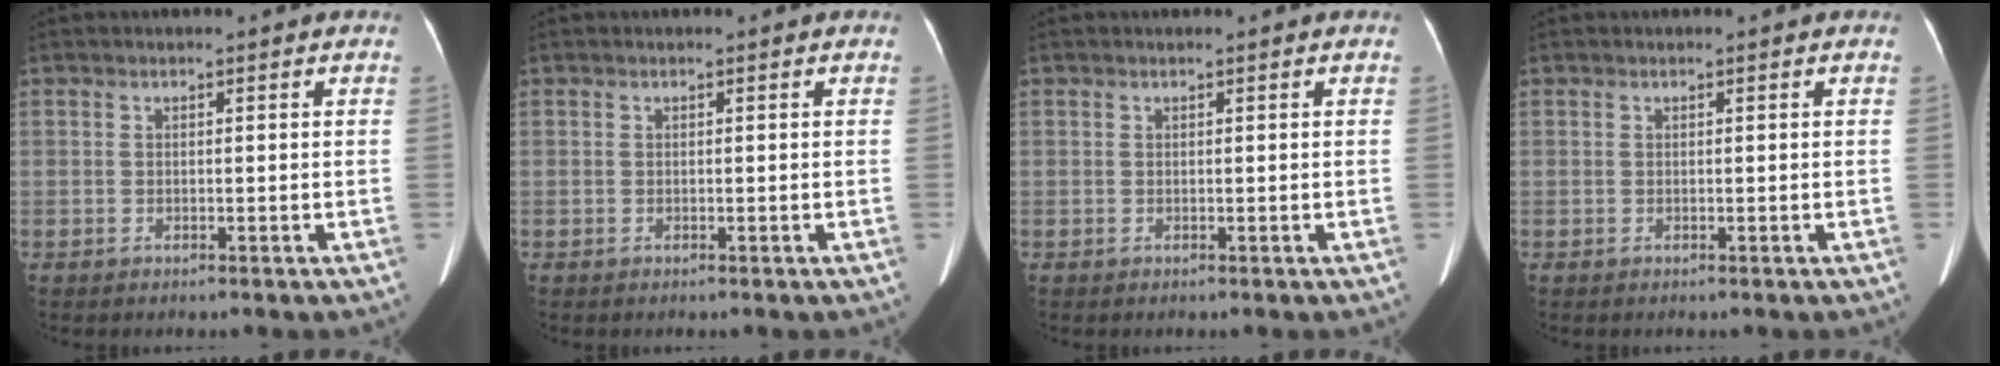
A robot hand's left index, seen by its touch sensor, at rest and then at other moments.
{"total": 0.0}
{"total": 0.0}
{"total": 0.0}